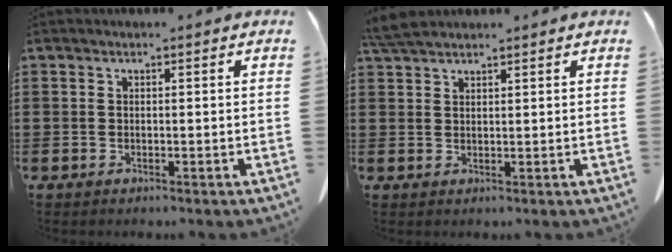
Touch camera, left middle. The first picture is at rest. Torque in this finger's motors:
{"motor_torque": [0.37, 0.10, 0.14, 0.01]}